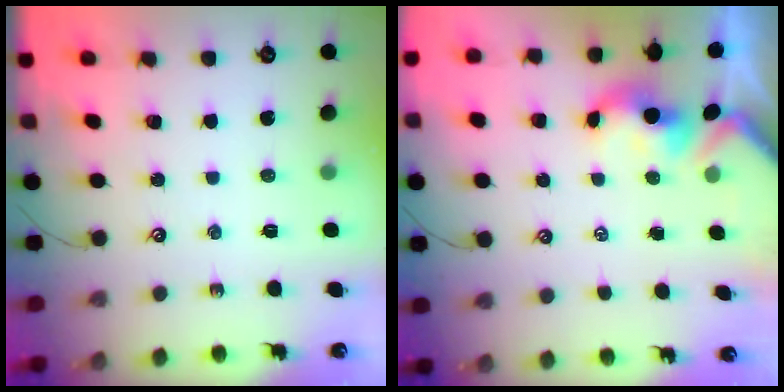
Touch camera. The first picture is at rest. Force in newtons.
{"total": 0.5, "press": 0.4, "slide": 0.4}